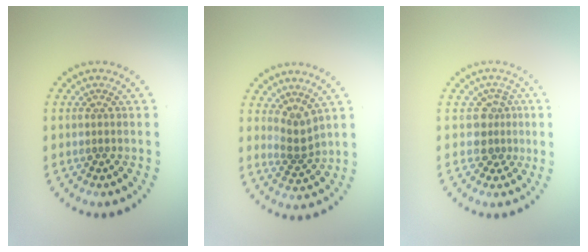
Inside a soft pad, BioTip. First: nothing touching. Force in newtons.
{"total": 2.2, "press": 1.5, "slide": 1.6}
{"total": 2.3, "press": 1.8, "slide": 1.5}